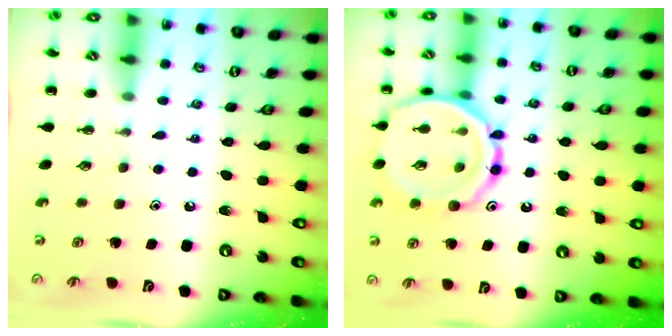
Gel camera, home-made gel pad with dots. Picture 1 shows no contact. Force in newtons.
{"total": 17.7, "press": 17.7, "slide": 1.3}